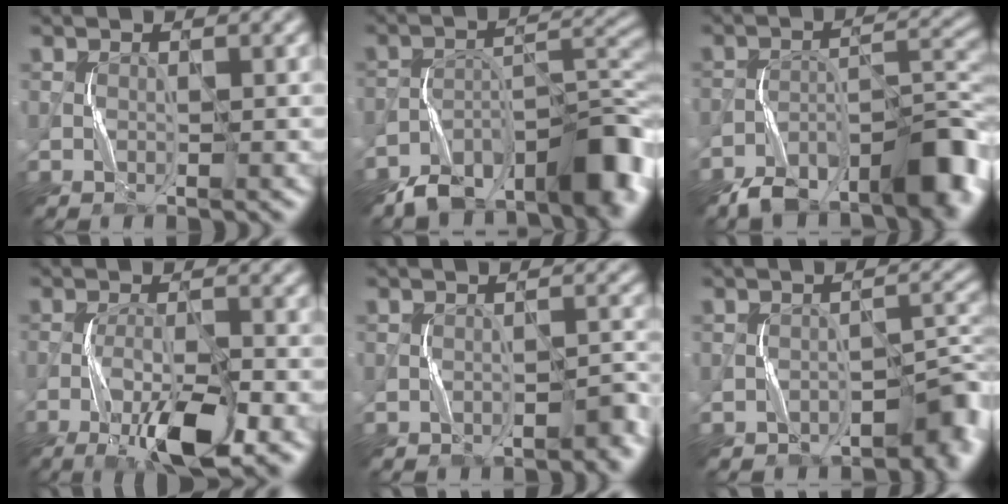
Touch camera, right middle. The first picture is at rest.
{"total": 10.7, "force": [-7.8, 4.7, 5.6], "torque": [-0.062, 0.004, -0.135]}
{"total": 9.6, "force": [-6.9, 3.8, 5.5], "torque": [-0.070, 0.008, -0.123]}
{"total": 7.6, "force": [-4.1, 1.9, 6.1], "torque": [-0.112, -0.004, -0.070]}
{"total": 2.2, "force": [-1.5, 1.1, 1.1], "torque": [-0.010, 0.004, -0.023]}
{"total": 5.5, "force": [-3.7, 2.8, 3.1], "torque": [-0.011, 0.005, -0.059]}